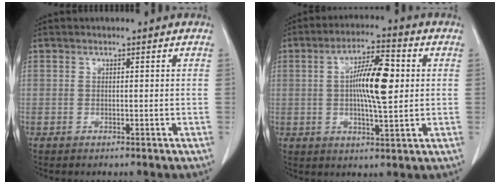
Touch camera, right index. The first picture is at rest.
{"total": 10.0, "force": [1.1, 2.0, 9.7], "torque": [-0.172, 0.010, 0.015]}